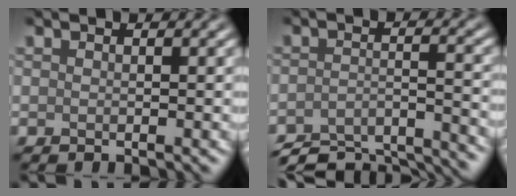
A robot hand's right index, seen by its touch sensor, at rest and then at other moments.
{"total": 9.1, "force": [-8.3, 2.1, 3.0], "torque": [-0.046, -0.003, -0.127]}